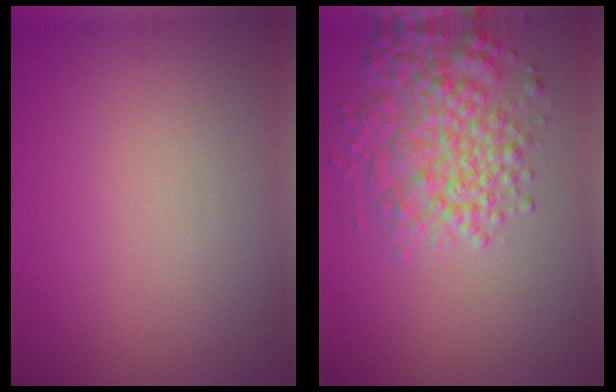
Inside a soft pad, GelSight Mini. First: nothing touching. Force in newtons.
{"total": 5.5, "press": 5.5, "slide": 0.2}